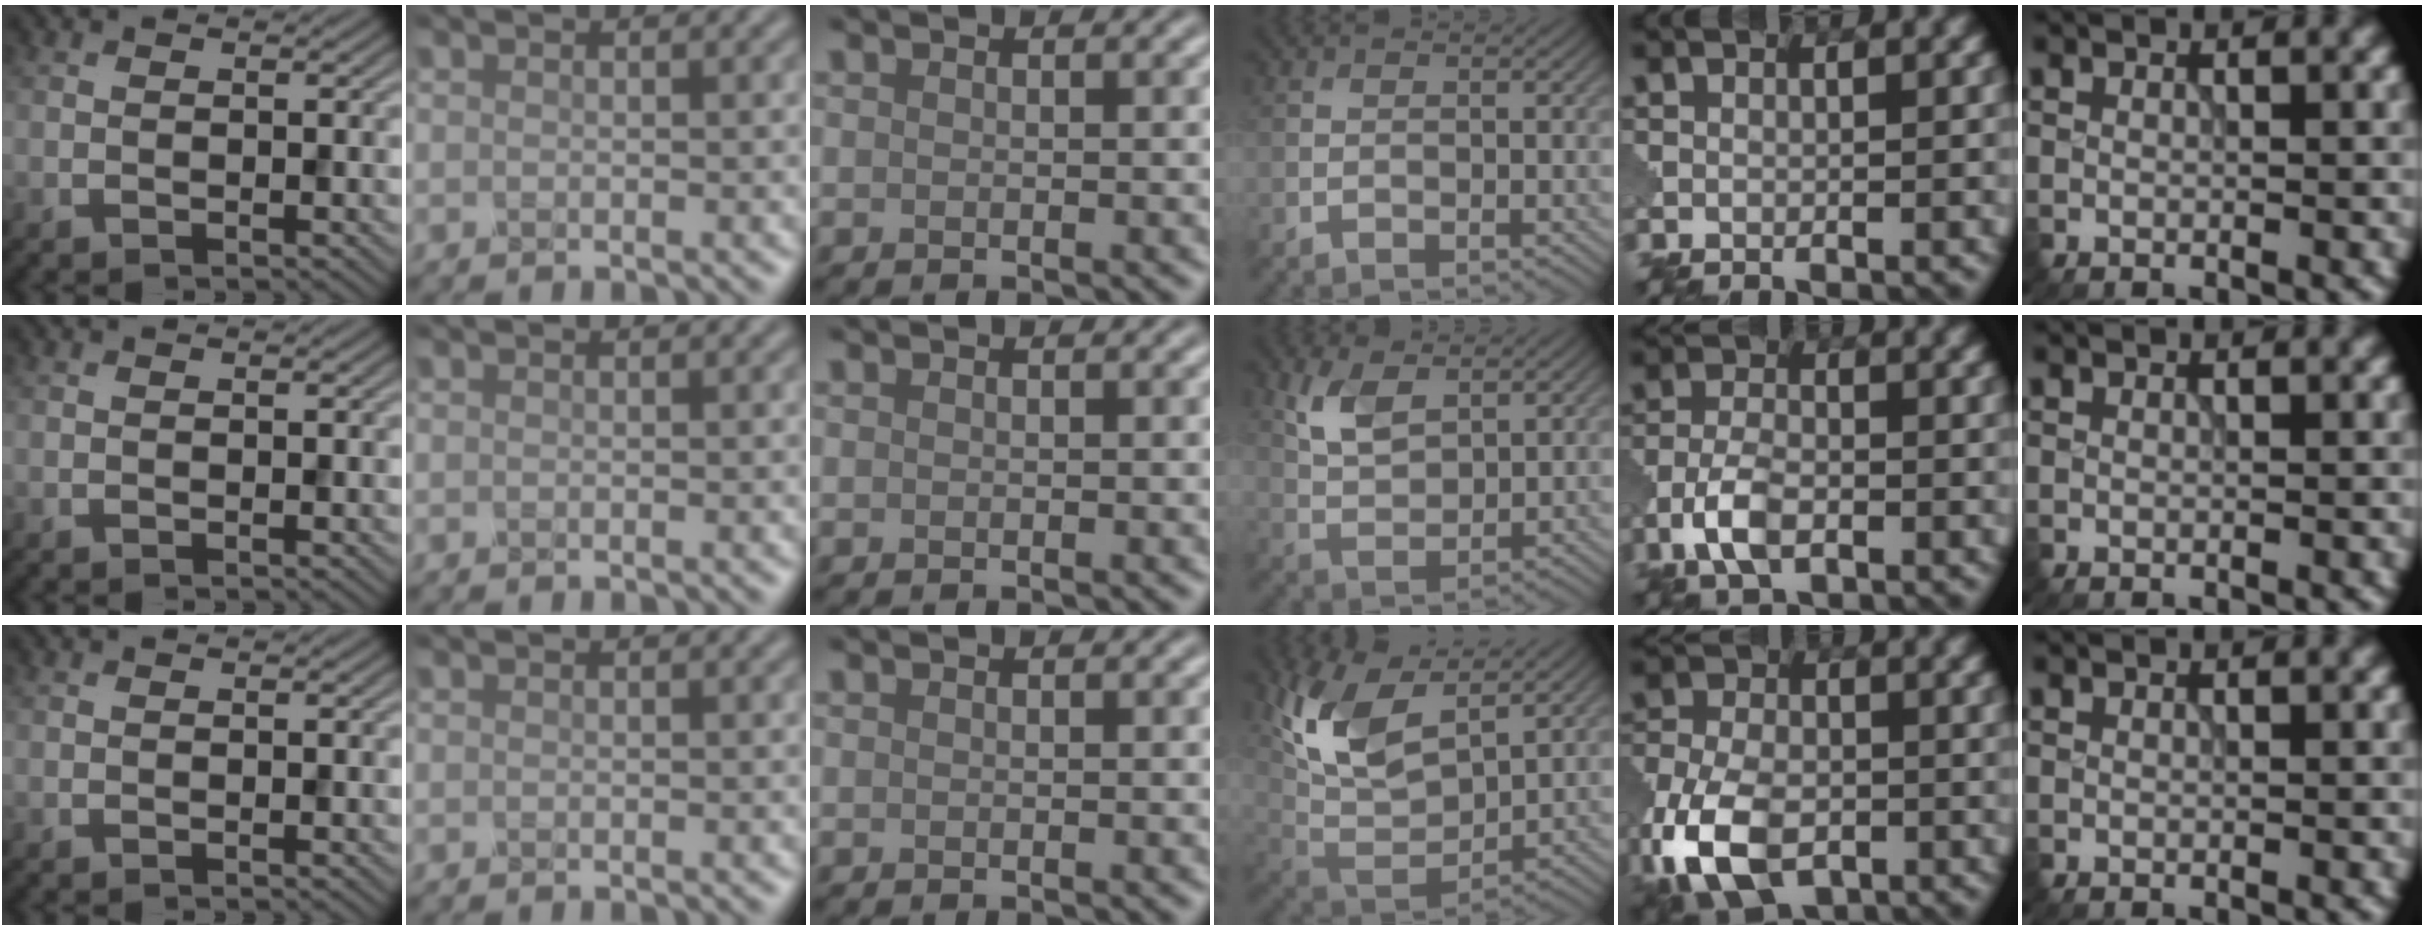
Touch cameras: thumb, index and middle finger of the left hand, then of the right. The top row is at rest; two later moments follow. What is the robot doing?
{"motion": "squeeze", "object": "clothespin"}